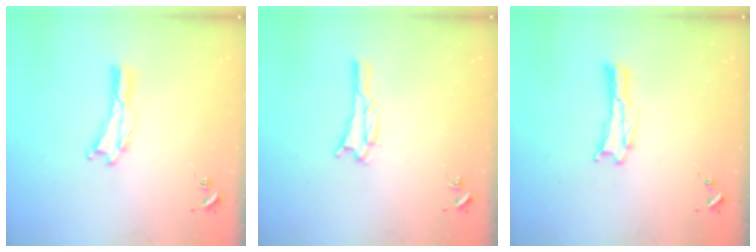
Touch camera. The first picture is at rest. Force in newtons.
{"total": 0.6, "press": 0.6, "slide": 0.1}
{"total": 0.0}